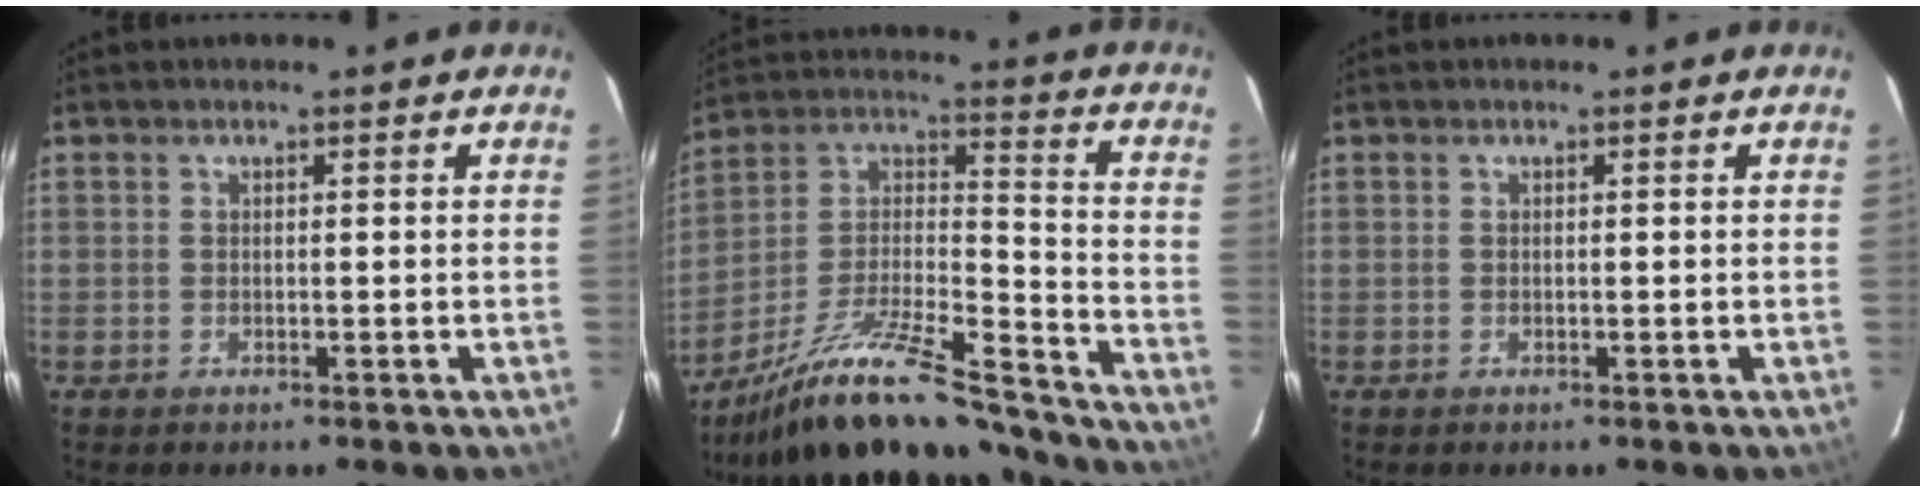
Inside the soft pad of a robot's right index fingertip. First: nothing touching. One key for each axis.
{"total": 25.1, "fx": -20.6, "fy": 5.6, "fz": 13.2, "tx": -0.232, "ty": -0.007, "tz": -0.322}
{"total": 0.0}